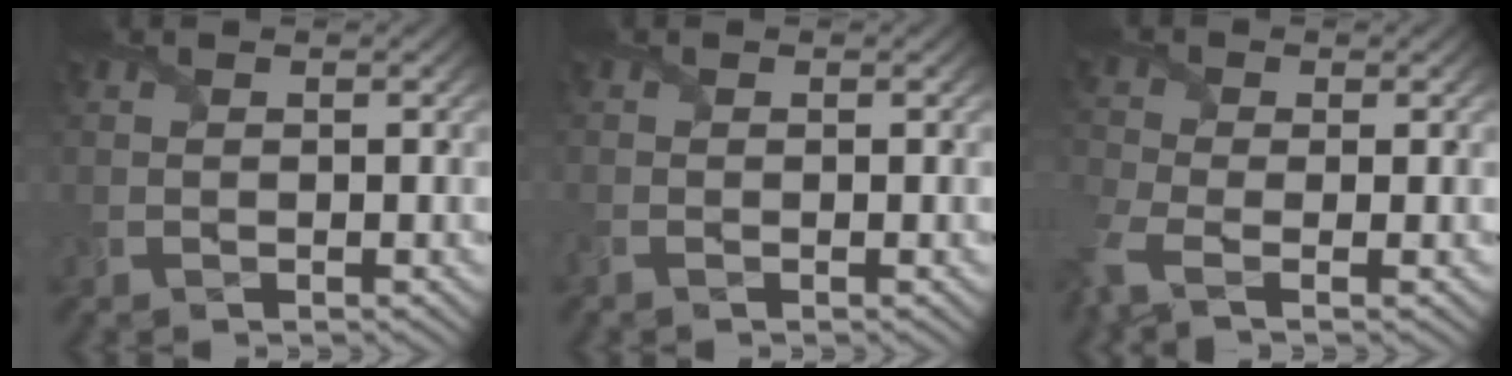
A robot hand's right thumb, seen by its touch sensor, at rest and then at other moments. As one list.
[{"total": 0.8, "force": [-0.6, 0.1, 0.5], "torque": [-0.015, -0.007, -0.017]}, {"total": 5.5, "force": [-2.9, 2.6, 3.9], "torque": [-0.111, -0.020, -0.072]}]